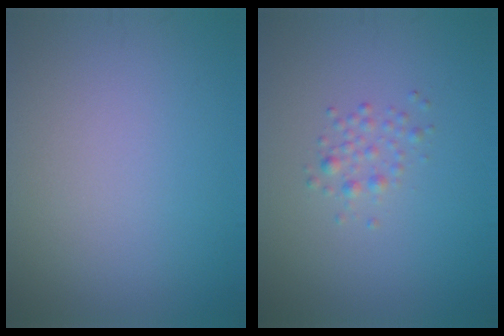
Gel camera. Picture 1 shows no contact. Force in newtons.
{"total": 1.3, "press": 1.3, "slide": 0.0}